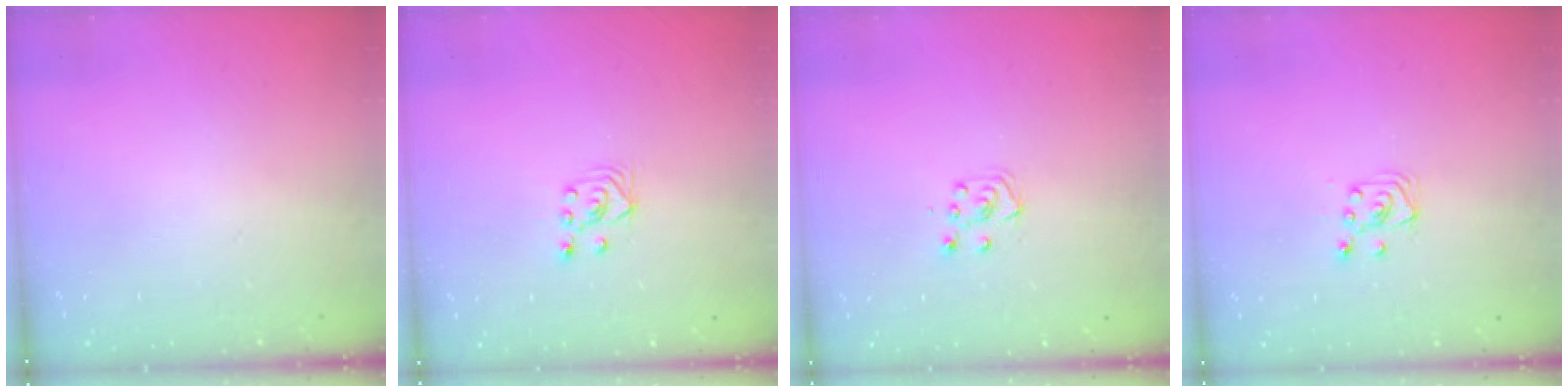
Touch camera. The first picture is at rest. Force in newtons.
{"total": 2.6, "press": 2.5, "slide": 1.0}
{"total": 5.0, "press": 4.9, "slide": 0.6}
{"total": 4.3, "press": 4.3, "slide": 0.3}